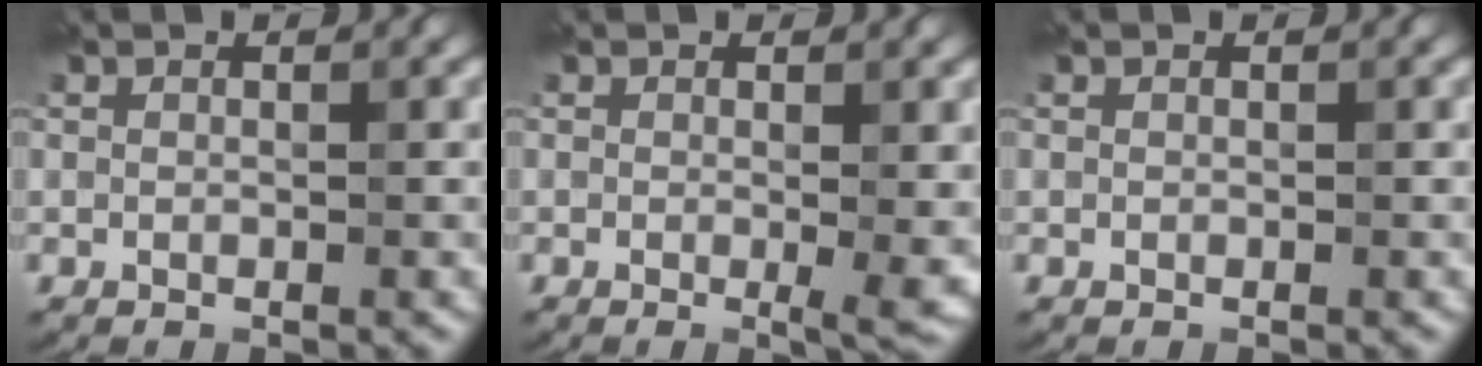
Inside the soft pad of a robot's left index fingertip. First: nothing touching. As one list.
[{"total": 3.1, "force": [-0.7, 1.2, 2.7], "torque": [-0.032, -0.006, -0.012]}, {"total": 0.0}]